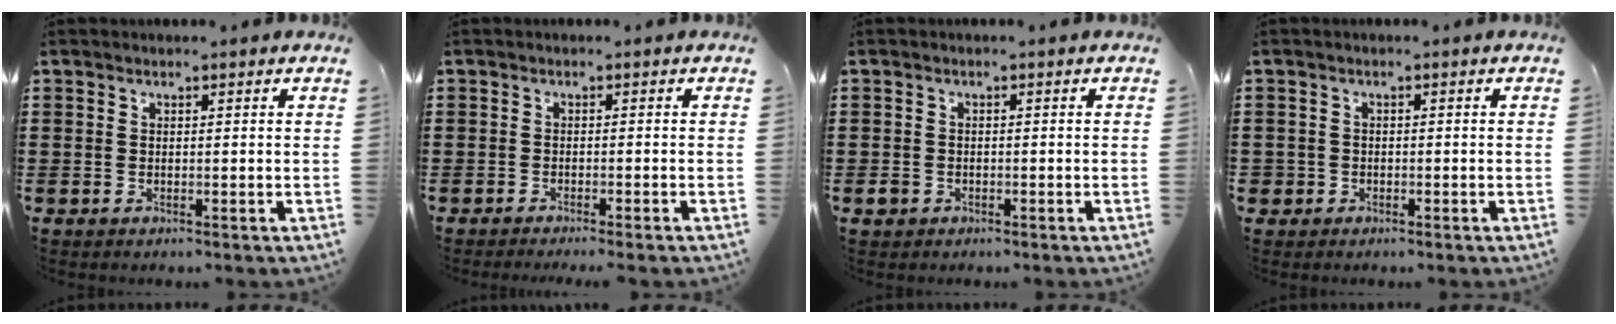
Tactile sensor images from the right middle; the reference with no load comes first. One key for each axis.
{"total": 0.9, "fx": -0.9, "fy": -0.1, "fz": 0.1, "tx": -0.002, "ty": -0.001, "tz": -0.019}
{"total": 1.4, "fx": -0.8, "fy": 1.1, "fz": 0.3, "tx": -0.016, "ty": -0.002, "tz": -0.020}
{"total": 1.4, "fx": -0.6, "fy": 1.2, "fz": 0.0, "tx": -0.005, "ty": 0.002, "tz": -0.016}